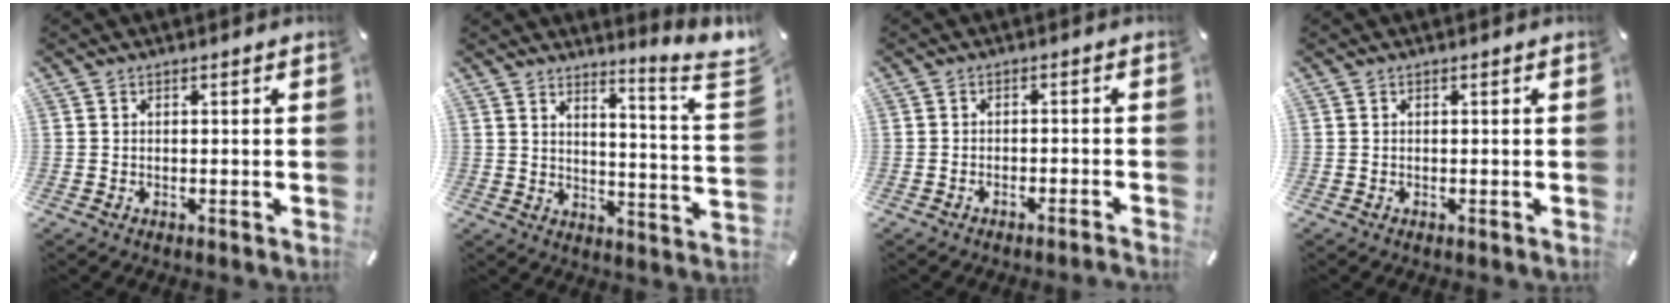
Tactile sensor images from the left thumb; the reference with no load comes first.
{"total": 6.3, "force": [5.3, -0.2, 3.4], "torque": [-0.048, -0.068, 0.080]}
{"total": 2.0, "force": [-1.8, 0.2, 1.0], "torque": [-0.019, 0.007, -0.033]}
{"total": 0.0}